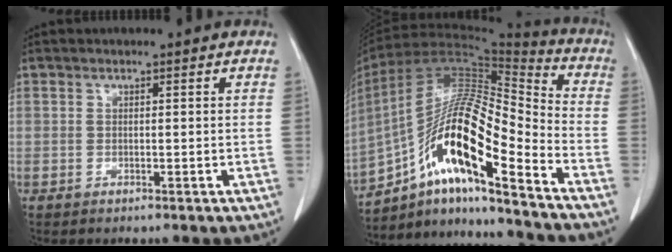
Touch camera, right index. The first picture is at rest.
{"total": 19.7, "force": [-10.6, 3.0, 16.3], "torque": [-0.315, 0.008, -0.188]}